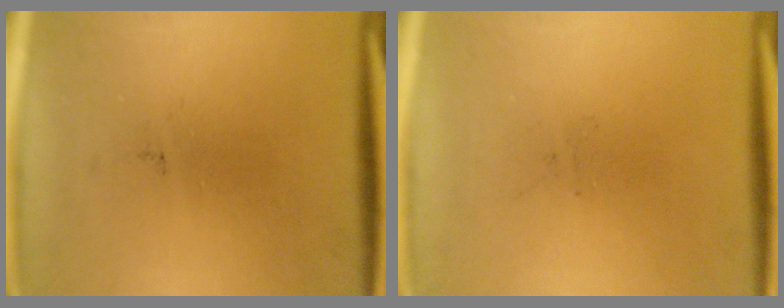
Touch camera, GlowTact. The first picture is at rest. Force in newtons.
{"total": 0.0}